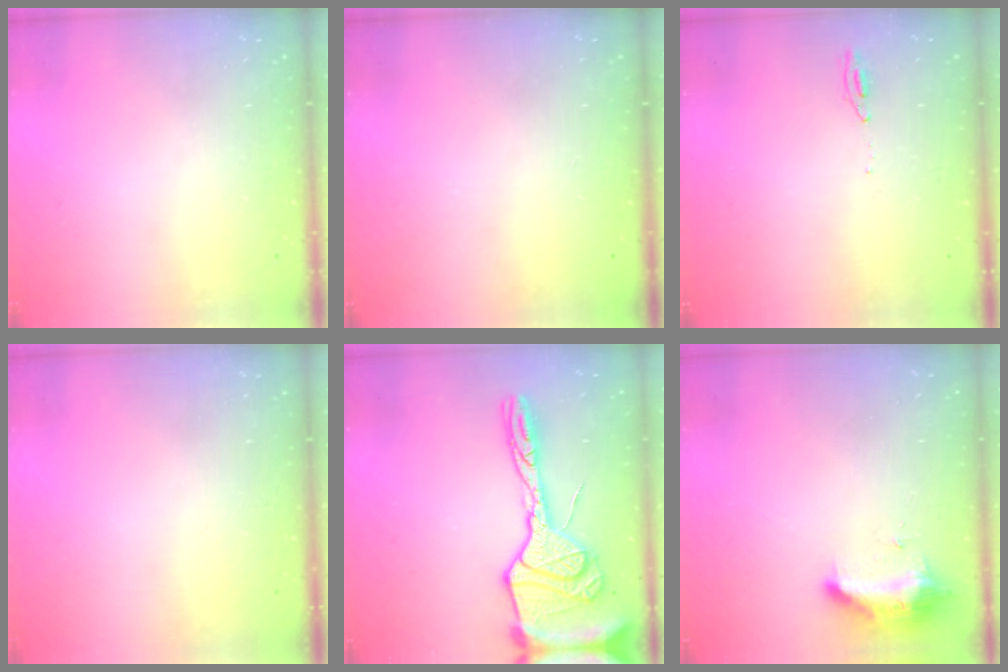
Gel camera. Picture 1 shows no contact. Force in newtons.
{"total": 0.0}
{"total": 4.3, "press": 4.1, "slide": 1.3}
{"total": 0.0}
{"total": 22.2, "press": 22.1, "slide": 2.0}
{"total": 9.1, "press": 9.1, "slide": 0.0}